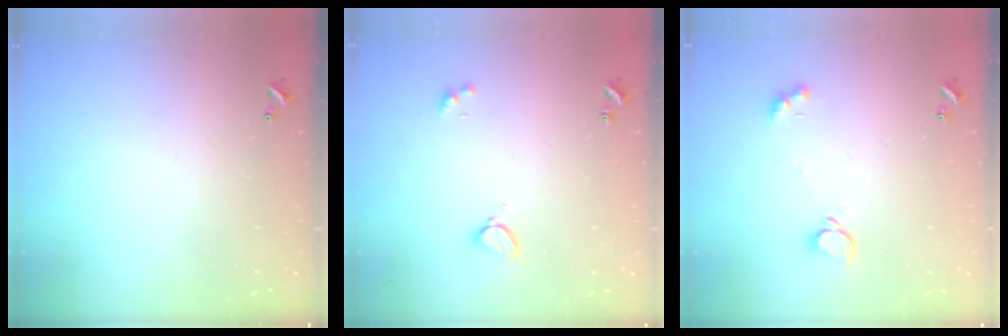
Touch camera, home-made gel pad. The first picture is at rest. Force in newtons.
{"total": 3.1, "press": 3.1, "slide": 0.3}
{"total": 2.1, "press": 2.1, "slide": 0.3}